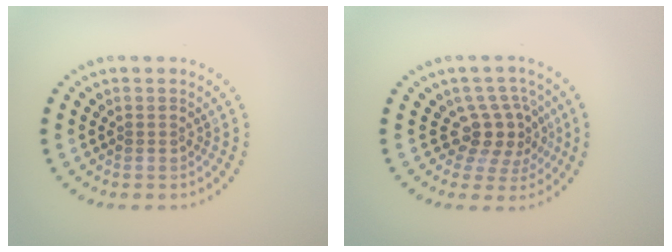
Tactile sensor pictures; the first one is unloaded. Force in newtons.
{"total": 3.6, "press": 2.9, "slide": 2.1}